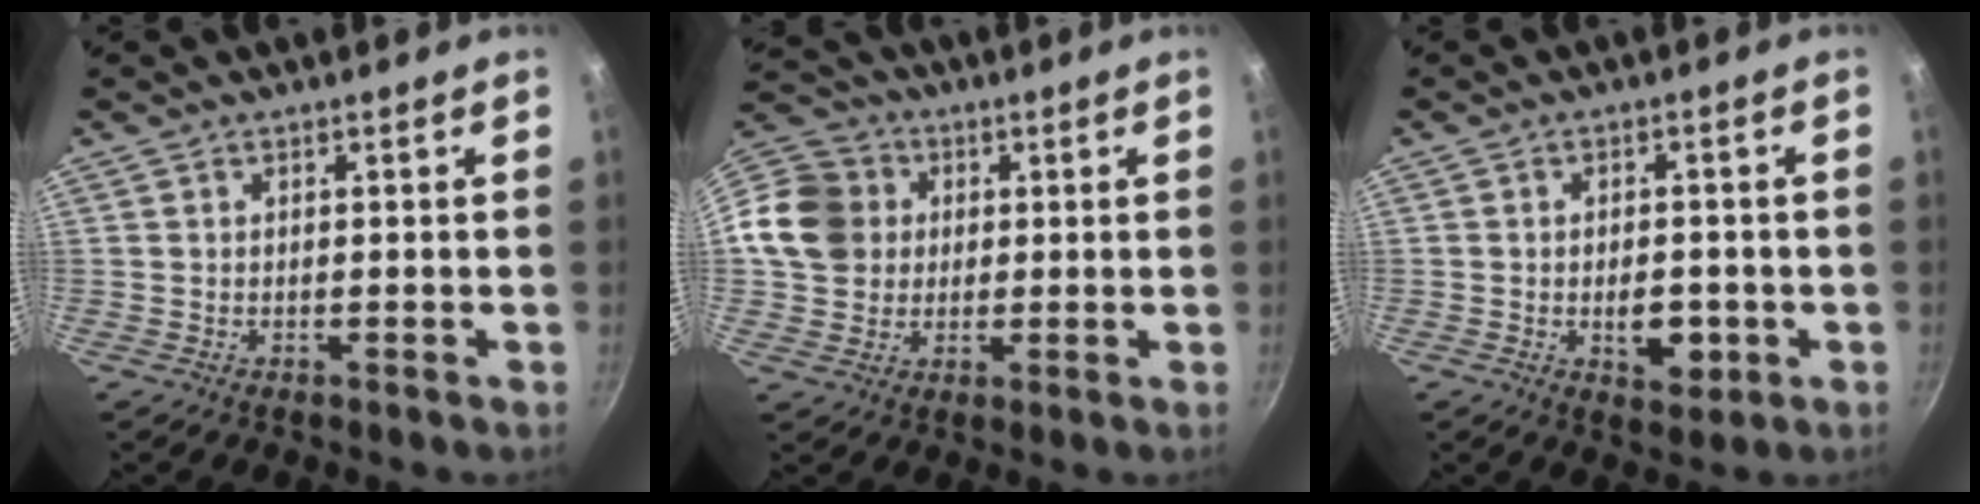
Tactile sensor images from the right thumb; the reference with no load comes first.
{"total": 12.3, "force": [1.8, 10.9, 5.4], "torque": [-0.081, 0.021, 0.023]}
{"total": 6.6, "force": [-1.7, 3.8, 5.1], "torque": [-0.053, 0.004, -0.020]}